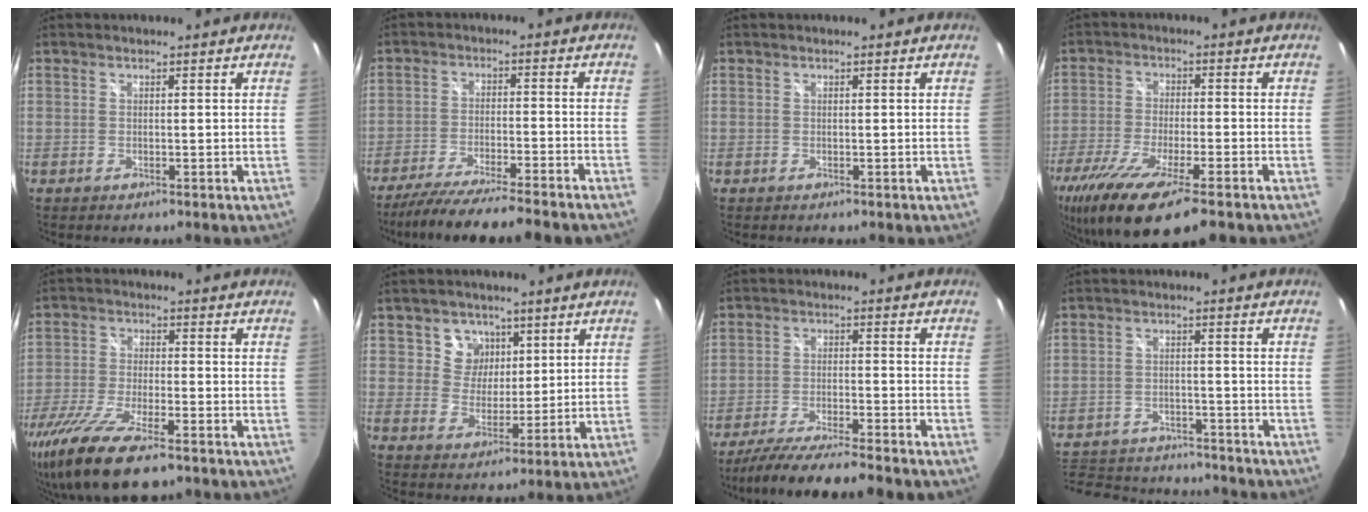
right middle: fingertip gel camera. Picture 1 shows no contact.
{"total": 13.5, "force": [-11.9, -0.8, 6.4], "torque": [-0.130, -0.024, -0.192]}
{"total": 0.0}
{"total": 15.5, "force": [-10.5, 2.8, 11.0], "torque": [-0.226, -0.064, -0.186]}
{"total": 15.3, "force": [-10.8, 3.9, 10.1], "torque": [-0.224, -0.054, -0.201]}
{"total": 6.3, "force": [2.9, 5.4, 1.5], "torque": [-0.028, 0.012, 0.055]}
{"total": 13.0, "force": [-11.6, -1.1, 5.8], "torque": [-0.124, -0.021, -0.194]}
{"total": 17.9, "force": [-15.0, 7.2, 6.7], "torque": [-0.164, 0.005, -0.209]}